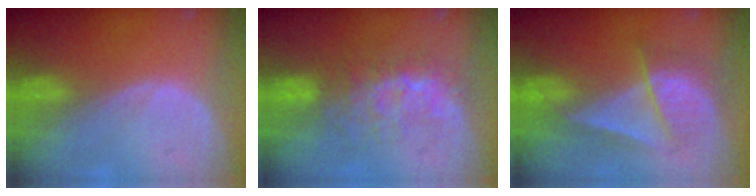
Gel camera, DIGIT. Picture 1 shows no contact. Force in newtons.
{"total": 7.7, "press": 7.3, "slide": 2.3}
{"total": 6.6, "press": 6.5, "slide": 1.2}